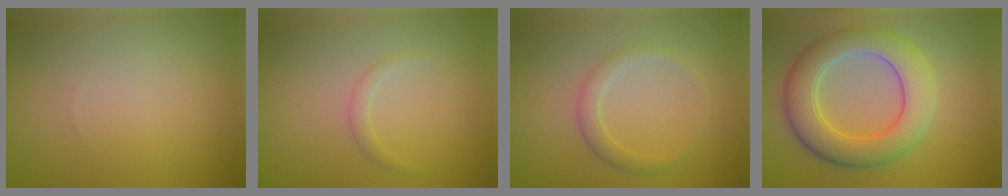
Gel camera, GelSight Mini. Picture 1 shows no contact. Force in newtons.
{"total": 0.9, "press": 0.9, "slide": 0.0}
{"total": 1.9, "press": 1.9, "slide": 0.2}
{"total": 8.3, "press": 8.3, "slide": 0.1}